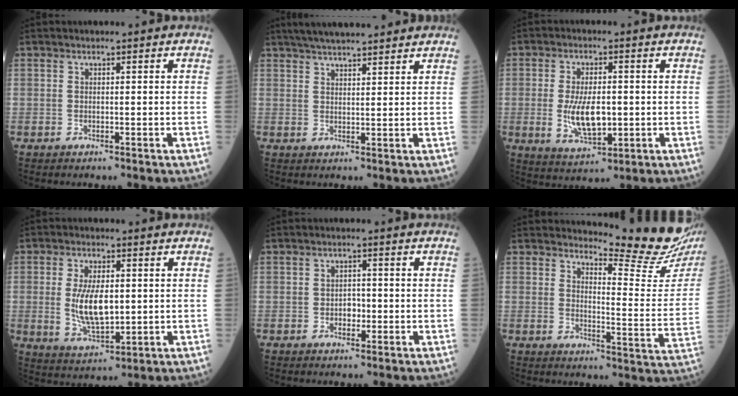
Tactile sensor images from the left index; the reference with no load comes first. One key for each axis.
{"total": 11.2, "fx": 9.7, "fy": 1.5, "fz": 5.3, "tx": -0.082, "ty": 0.033, "tz": 0.136}
{"total": 8.1, "fx": -0.9, "fy": 3.4, "fz": 7.3, "tx": -0.146, "ty": -0.010, "tz": -0.010}
{"total": 8.3, "fx": 0.4, "fy": 3.4, "fz": 7.6, "tx": -0.158, "ty": -0.006, "tz": 0.014}
{"total": 2.0, "fx": -0.7, "fy": 1.4, "fz": 1.4, "tx": -0.016, "ty": 0.006, "tz": -0.010}
{"total": 14.3, "fx": 13.6, "fy": 0.0, "fz": 4.6, "tx": -0.061, "ty": -0.109, "tz": 0.151}